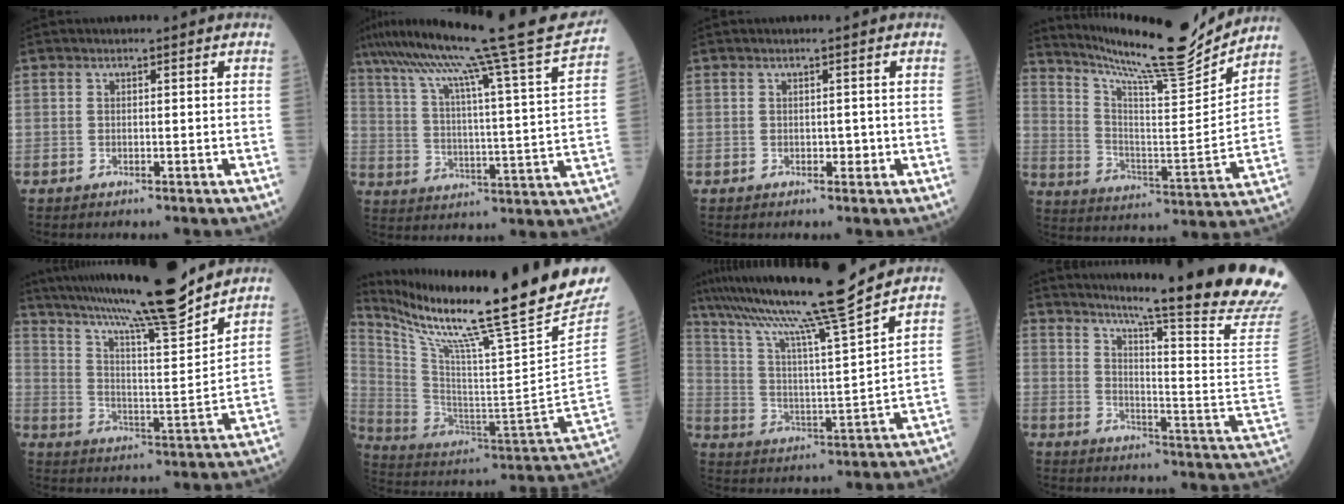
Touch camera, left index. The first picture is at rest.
{"total": 27.1, "force": [23.2, -2.3, 13.9], "torque": [-0.244, -0.034, 0.331]}
{"total": 1.1, "force": [-0.1, 0.6, 0.9], "torque": [-0.007, 0.002, -0.001]}
{"total": 18.4, "force": [17.0, 0.1, 6.9], "torque": [-0.132, -0.038, 0.265]}
{"total": 21.4, "force": [18.2, 0.6, 11.2], "torque": [-0.199, -0.003, 0.287]}
{"total": 31.1, "force": [25.8, -0.6, 17.3], "torque": [-0.320, -0.106, 0.394]}
{"total": 18.2, "force": [15.0, -2.0, 10.1], "torque": [-0.186, -0.008, 0.250]}
{"total": 27.3, "force": [23.1, -1.4, 14.5], "torque": [-0.201, -0.116, 0.287]}